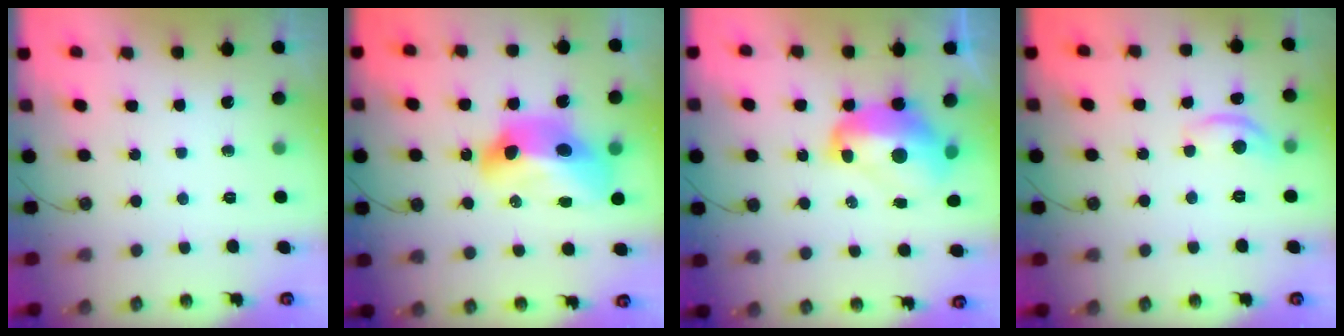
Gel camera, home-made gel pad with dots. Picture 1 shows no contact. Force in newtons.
{"total": 14.0, "press": 14.0, "slide": 1.2}
{"total": 5.0, "press": 4.9, "slide": 0.7}
{"total": 6.3, "press": 6.3, "slide": 0.5}